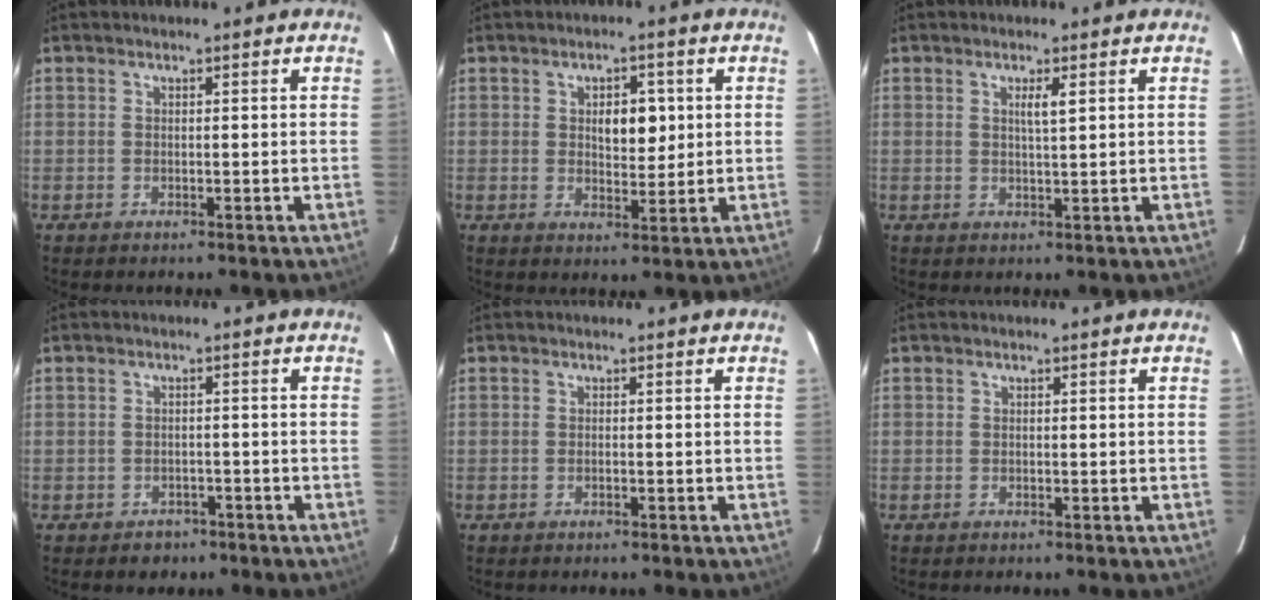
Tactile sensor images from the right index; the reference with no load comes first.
{"total": 5.3, "force": [1.2, 2.7, 4.4], "torque": [-0.064, 0.003, 0.024]}
{"total": 2.3, "force": [0.9, 0.0, 2.1], "torque": [-0.042, -0.001, 0.016]}
{"total": 2.4, "force": [-1.5, 1.9, 0.4], "torque": [-0.007, 0.006, -0.017]}
{"total": 0.0}
{"total": 0.0}